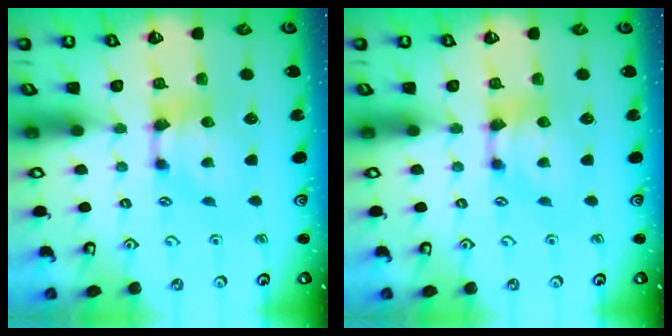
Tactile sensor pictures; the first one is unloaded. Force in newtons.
{"total": 0.0}